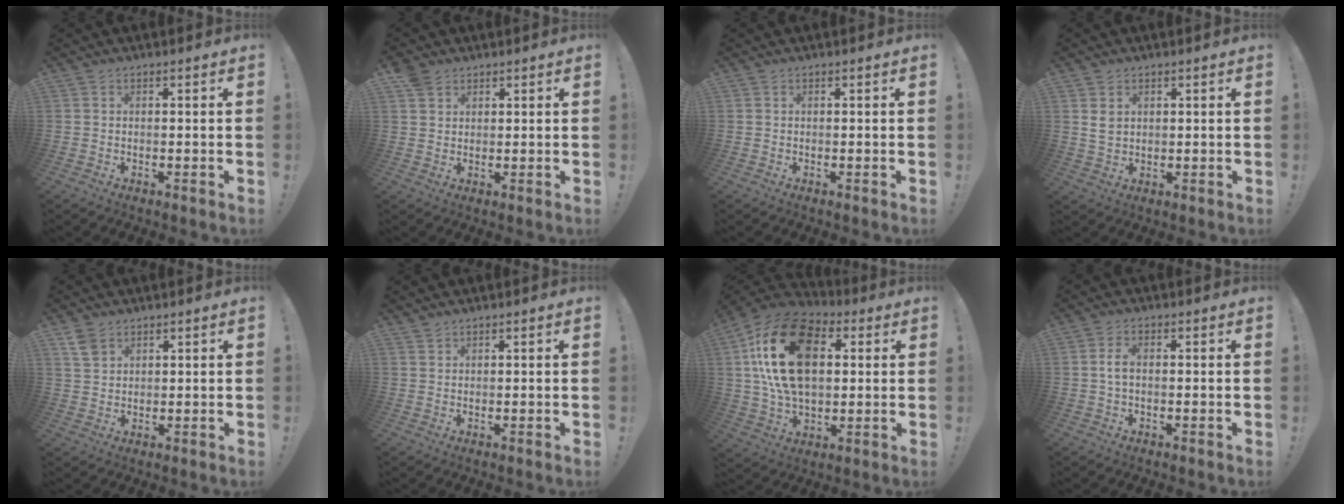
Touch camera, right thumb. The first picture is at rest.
{"total": 3.8, "force": [2.5, 2.6, 1.3], "torque": [-0.015, -0.009, 0.047]}
{"total": 0.0}
{"total": 3.5, "force": [1.3, 2.5, 2.1], "torque": [-0.033, -0.005, 0.021]}
{"total": 4.5, "force": [3.0, 2.7, 2.0], "torque": [-0.033, -0.012, 0.057]}
{"total": 1.0, "force": [1.0, 0.3, 0.2], "torque": [-0.007, 0.000, 0.019]}
{"total": 24.9, "force": [5.6, 15.5, 18.6], "torque": [-0.337, -0.009, 0.099]}
{"total": 2.8, "force": [0.1, 1.2, 2.6], "torque": [-0.052, 0.008, 0.003]}